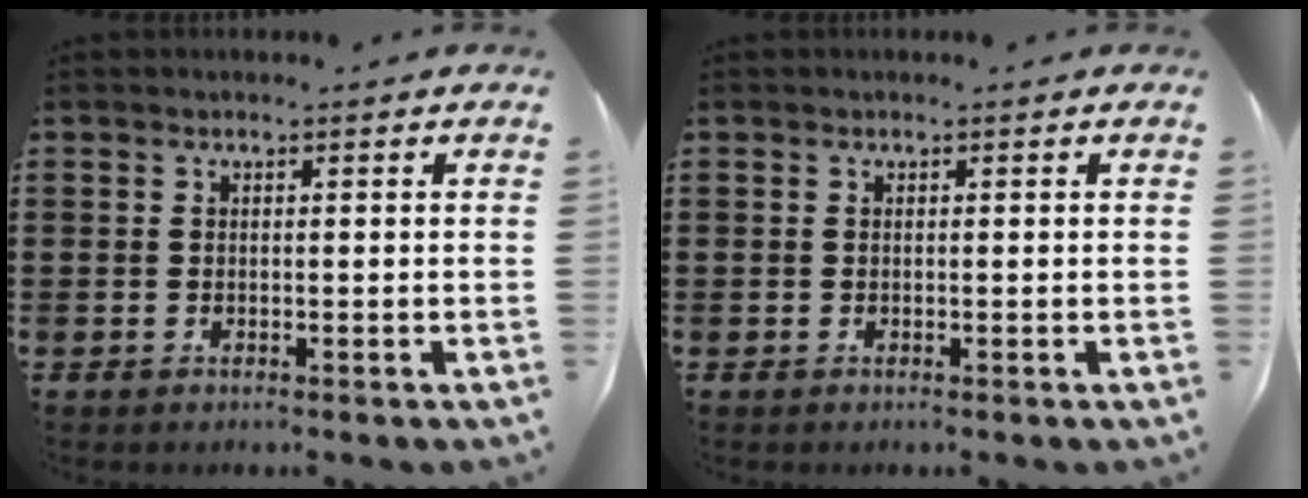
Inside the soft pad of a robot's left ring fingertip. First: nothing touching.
{"total": 0.0}